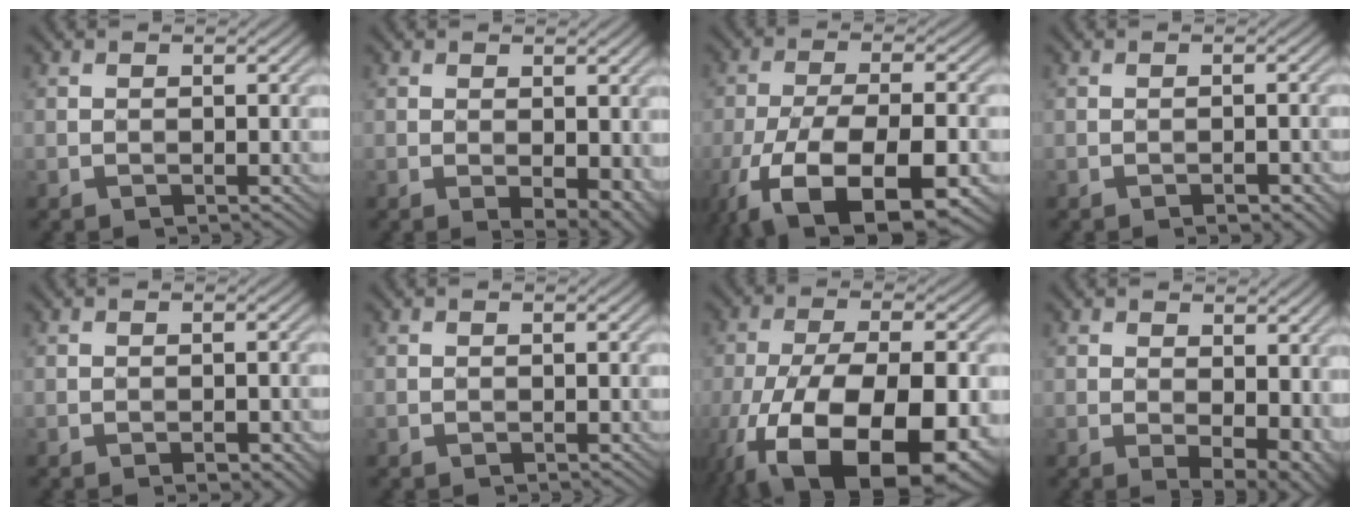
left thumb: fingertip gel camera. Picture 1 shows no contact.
{"total": 4.0, "force": [-0.6, 2.0, 3.4], "torque": [-0.049, -0.008, -0.003]}
{"total": 15.1, "force": [-8.6, 6.0, 11.0], "torque": [-0.212, -0.034, -0.136]}
{"total": 1.4, "force": [-1.0, 0.2, 0.9], "torque": [-0.014, 0.005, -0.015]}
{"total": 1.5, "force": [-0.9, 0.3, 1.1], "torque": [-0.017, 0.004, -0.012]}
{"total": 0.0}
{"total": 19.2, "force": [-9.2, 9.0, 14.2], "torque": [-0.245, -0.039, -0.130]}
{"total": 6.0, "force": [0.3, 3.4, 5.0], "torque": [-0.064, -0.008, 0.009]}